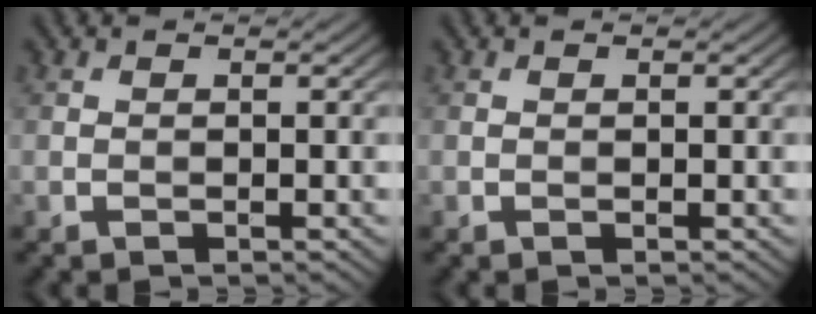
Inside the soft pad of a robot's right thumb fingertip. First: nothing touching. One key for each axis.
{"total": 0.0}